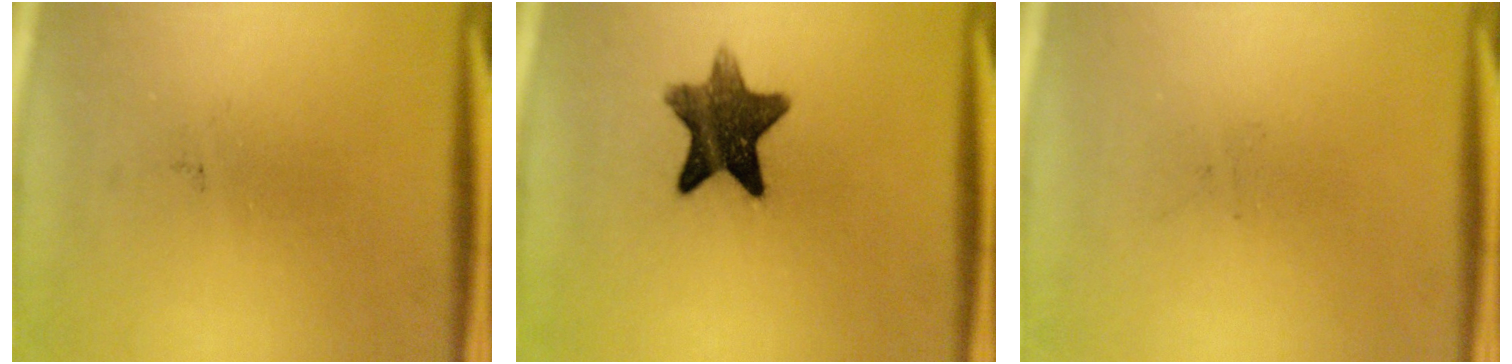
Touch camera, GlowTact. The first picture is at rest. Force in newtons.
{"total": 10.9}
{"total": 0.0}